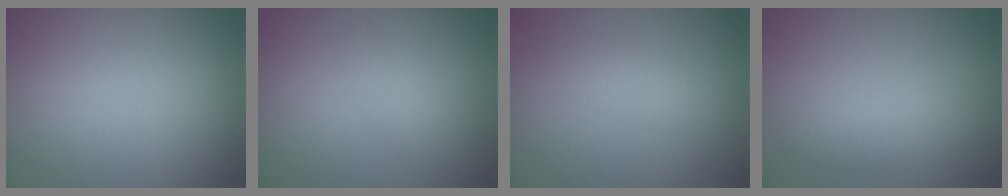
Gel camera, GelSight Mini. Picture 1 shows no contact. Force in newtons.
{"total": 1.5, "press": 1.5, "slide": 0.0}
{"total": 2.0, "press": 2.0, "slide": 0.1}
{"total": 2.2, "press": 2.2, "slide": 0.1}